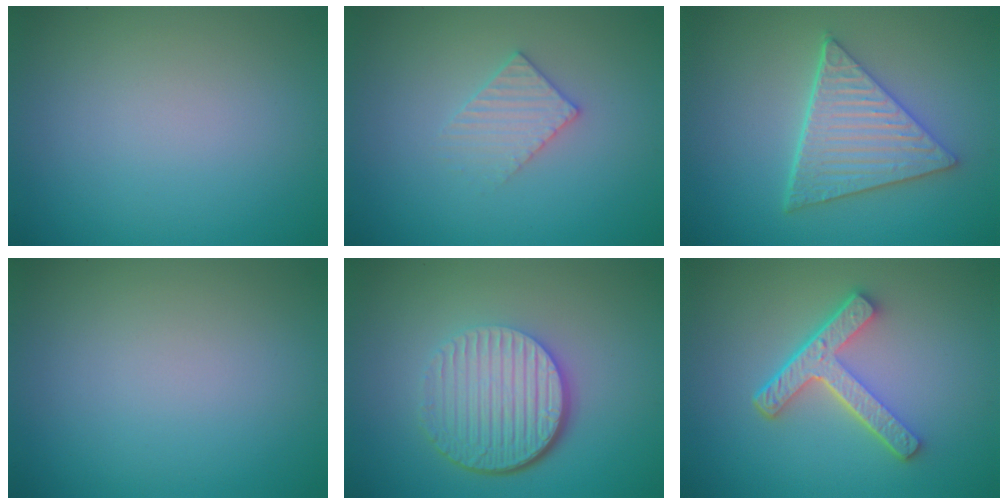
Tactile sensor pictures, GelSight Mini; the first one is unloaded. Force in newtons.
{"total": 2.1, "press": 2.0, "slide": 0.3}
{"total": 5.6, "press": 4.5, "slide": 3.3}
{"total": 0.0}
{"total": 6.5, "press": 4.4, "slide": 4.8}
{"total": 4.6, "press": 3.3, "slide": 3.1}